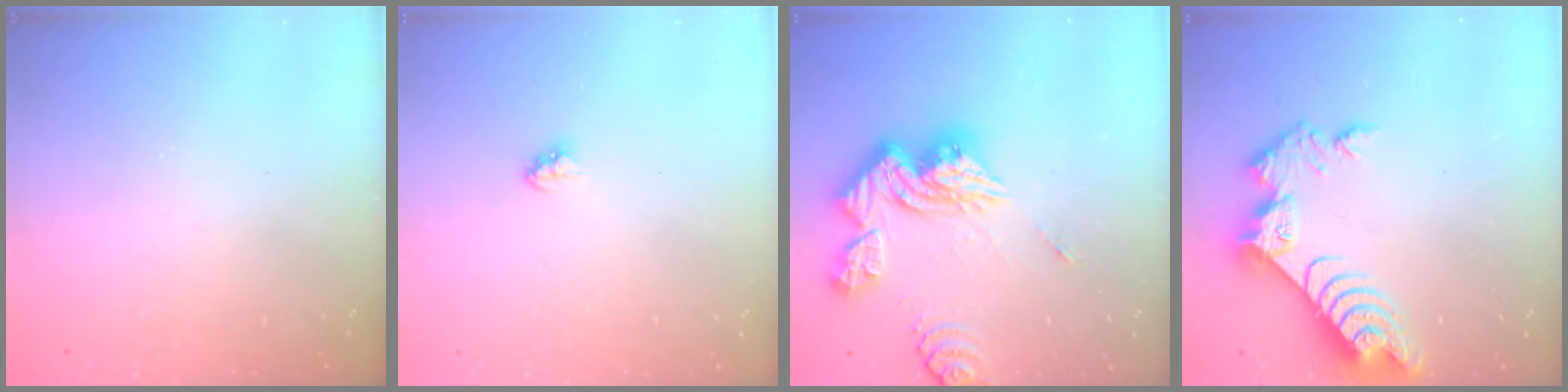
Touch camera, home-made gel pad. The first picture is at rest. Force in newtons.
{"total": 2.9, "press": 2.9, "slide": 0.2}
{"total": 18.2, "press": 18.1, "slide": 1.9}
{"total": 9.6, "press": 9.5, "slide": 0.9}